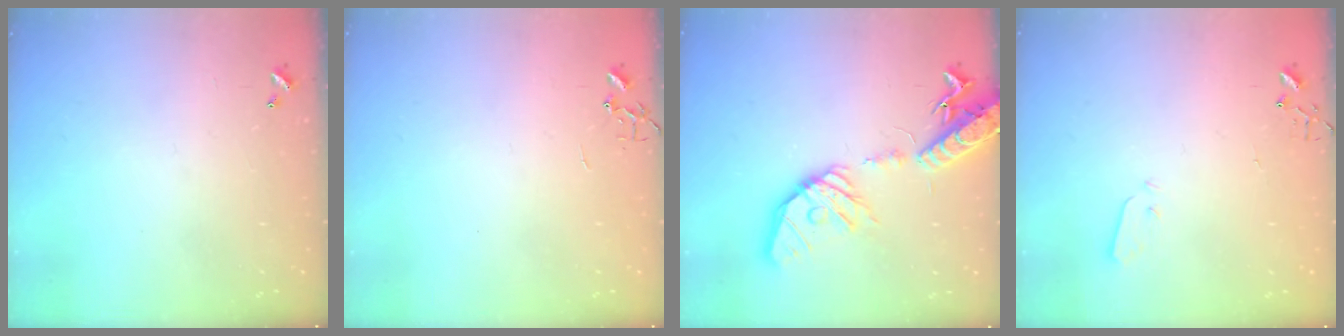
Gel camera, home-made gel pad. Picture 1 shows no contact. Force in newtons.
{"total": 0.0}
{"total": 22.7, "press": 22.4, "slide": 3.7}
{"total": 3.0, "press": 3.0, "slide": 0.3}